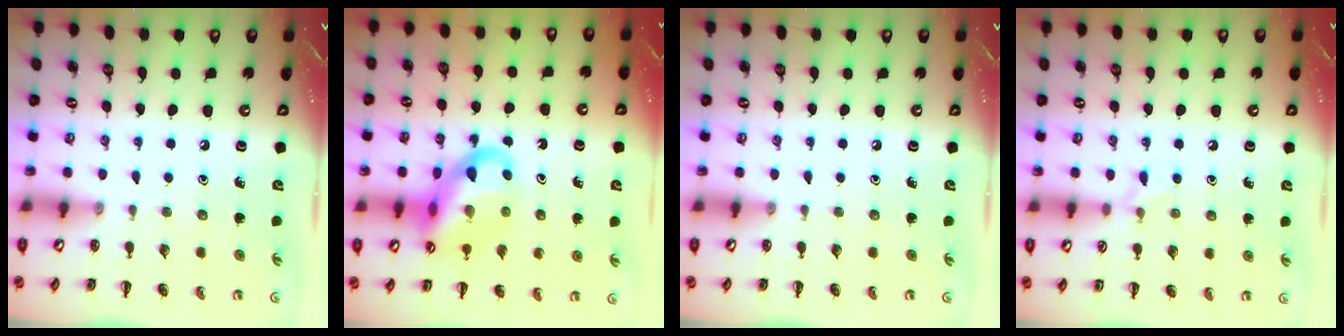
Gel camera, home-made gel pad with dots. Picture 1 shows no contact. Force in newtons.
{"total": 15.2, "press": 14.8, "slide": 3.0}
{"total": 0.0}
{"total": 5.5, "press": 5.1, "slide": 2.1}